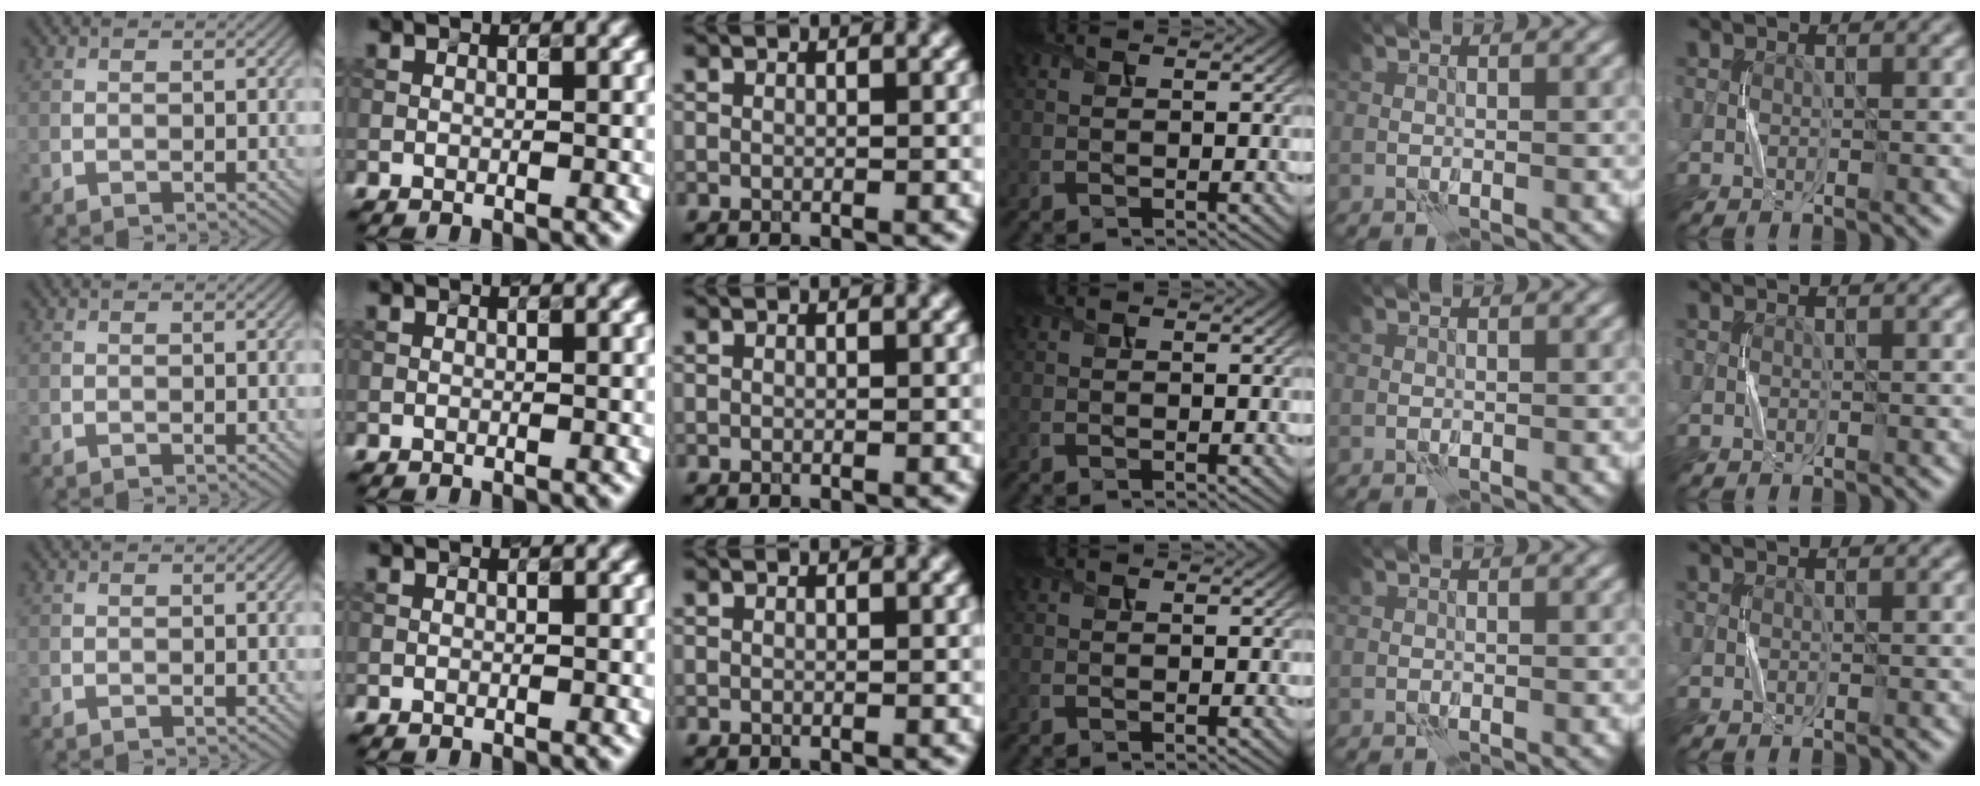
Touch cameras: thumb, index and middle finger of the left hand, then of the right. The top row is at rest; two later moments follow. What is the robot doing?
{"motion": "press", "object": "button"}